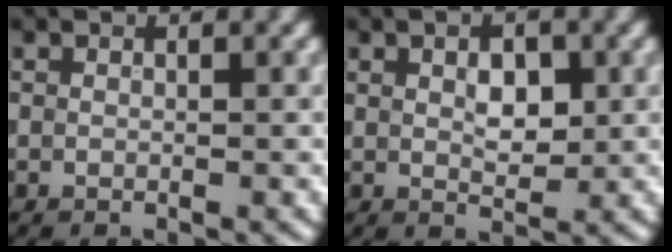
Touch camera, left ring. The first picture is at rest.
{"total": 2.6, "force": [0.7, 1.5, 2.1], "torque": [-0.034, 0.001, 0.012]}